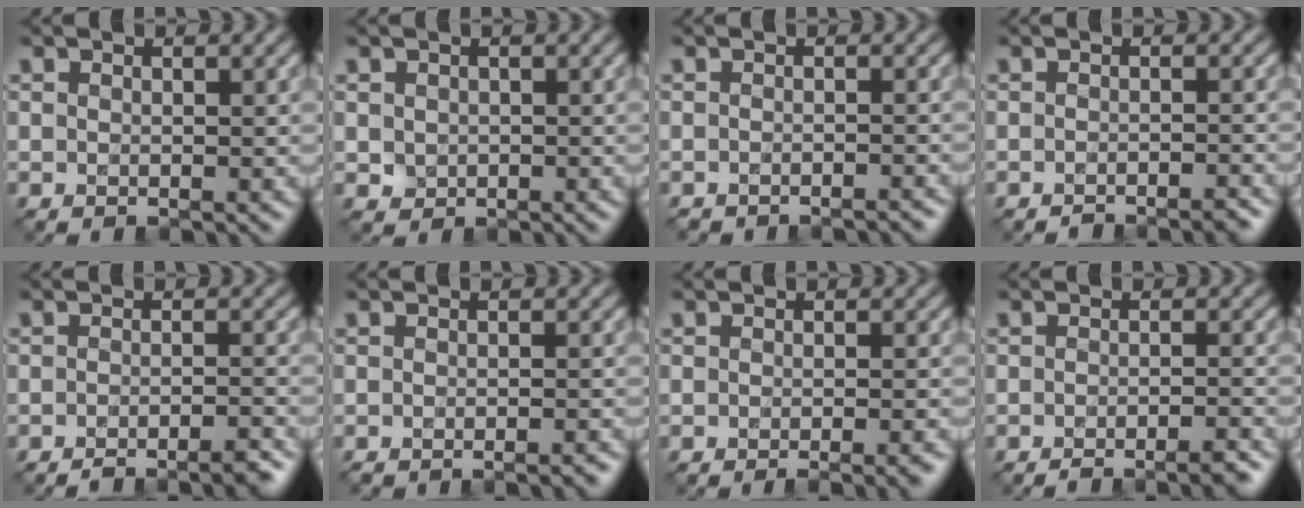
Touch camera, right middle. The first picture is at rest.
{"total": 1.2, "force": [0.1, 1.1, 0.4], "torque": [-0.006, -0.004, 0.003]}
{"total": 2.3, "force": [-2.3, 0.2, 0.1], "torque": [0.006, -0.001, -0.024]}
{"total": 2.0, "force": [-1.9, 0.3, 0.6], "torque": [0.001, 0.003, -0.027]}
{"total": 3.8, "force": [-3.1, 0.6, 2.2], "torque": [-0.026, 0.005, -0.046]}
{"total": 2.1, "force": [-1.9, 0.2, 0.8], "torque": [-0.007, -0.001, -0.026]}
{"total": 3.0, "force": [-1.8, 0.7, 2.3], "torque": [-0.016, 0.002, -0.023]}
{"total": 3.5, "force": [-2.8, 0.6, 2.1], "torque": [-0.025, 0.005, -0.043]}